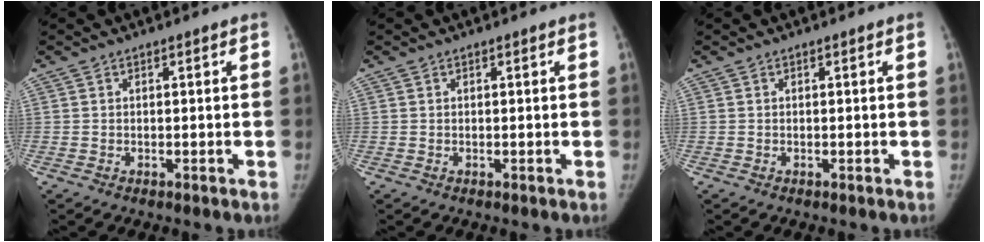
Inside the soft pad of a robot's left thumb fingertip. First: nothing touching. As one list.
[{"total": 0.0}, {"total": 0.0}]